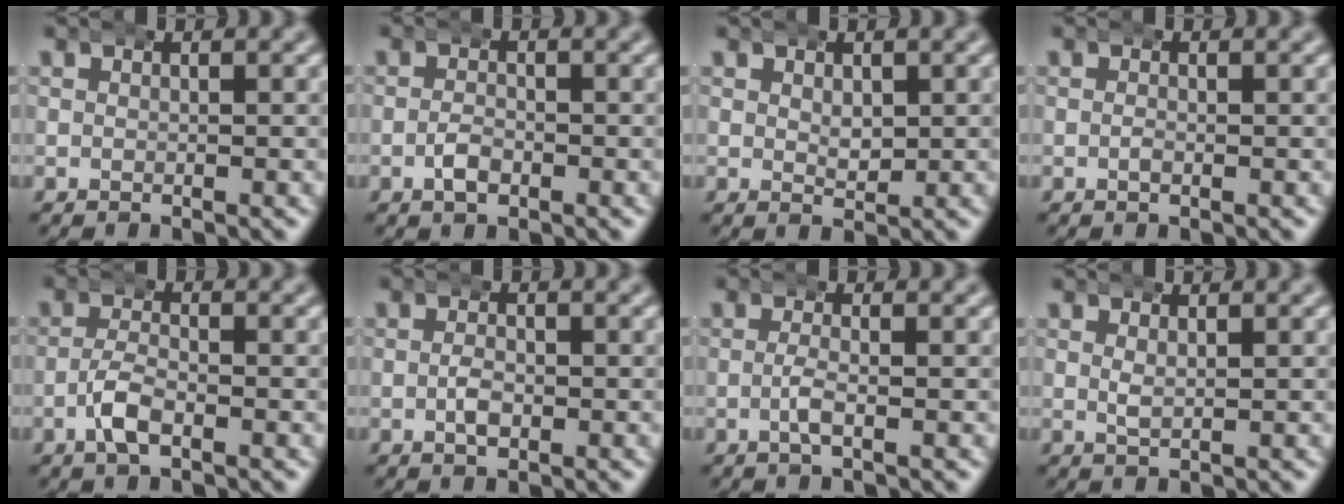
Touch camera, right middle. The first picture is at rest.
{"total": 1.3, "force": [-0.7, 0.7, 0.8], "torque": [-0.016, -0.003, -0.018]}
{"total": 1.4, "force": [0.7, 0.7, 0.9], "torque": [-0.019, -0.011, 0.015]}
{"total": 0.0}
{"total": 2.3, "force": [-1.2, 0.9, 1.7], "torque": [-0.036, -0.001, -0.029]}
{"total": 1.2, "force": [-0.4, 0.6, 1.0], "torque": [-0.023, -0.004, -0.011]}
{"total": 1.3, "force": [-0.4, 0.0, 1.2], "torque": [-0.027, -0.005, -0.011]}
{"total": 0.9, "force": [0.6, 0.2, 0.6], "torque": [-0.015, -0.008, 0.014]}